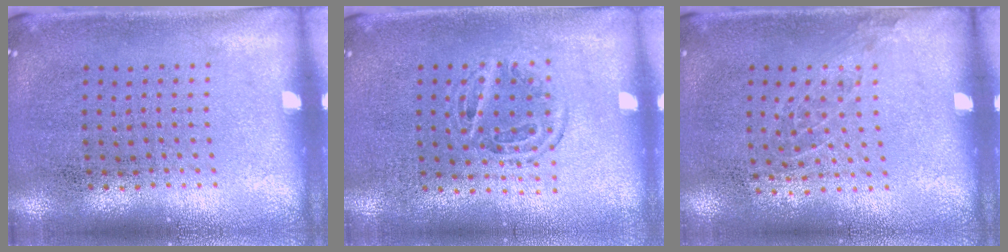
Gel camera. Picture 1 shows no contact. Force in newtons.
{"total": 1.0, "press": 0.9, "slide": 0.4}
{"total": 0.9, "press": 0.7, "slide": 0.6}